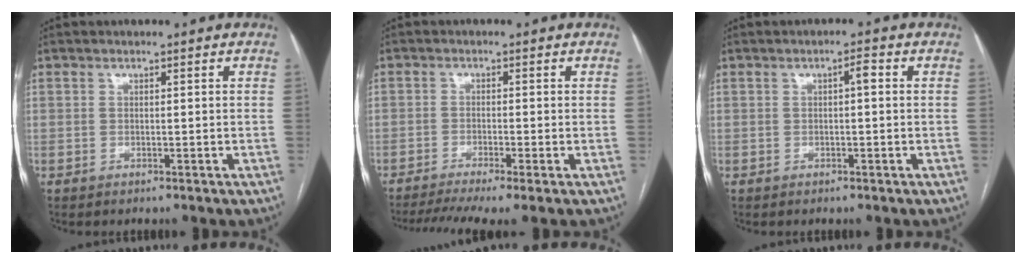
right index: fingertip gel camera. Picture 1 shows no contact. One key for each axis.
{"total": 7.7, "fx": -5.6, "fy": 0.3, "fz": 5.3, "tx": -0.088, "ty": -0.009, "tz": -0.092}
{"total": 1.5, "fx": 0.2, "fy": 0.3, "fz": 1.5, "tx": -0.023, "ty": 0.005, "tz": 0.003}